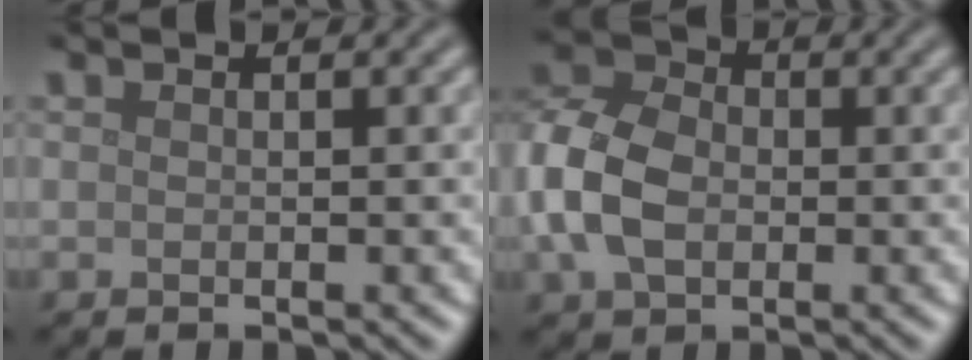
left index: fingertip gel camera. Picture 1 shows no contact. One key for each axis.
{"total": 7.7, "fx": -0.9, "fy": 5.7, "fz": 5.1, "tx": -0.131, "ty": 0.007, "tz": -0.031}